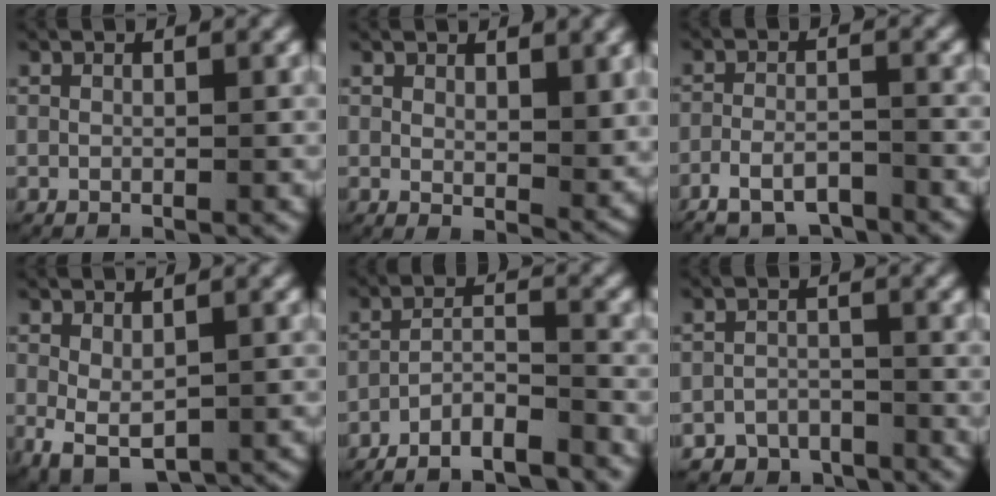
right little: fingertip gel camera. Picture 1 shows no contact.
{"total": 2.8, "force": [1.4, 1.0, 2.2], "torque": [-0.028, -0.012, 0.028]}
{"total": 4.9, "force": [-4.3, 1.7, 1.7], "torque": [-0.029, -0.007, -0.072]}
{"total": 5.3, "force": [-2.5, 3.2, 3.4], "torque": [-0.072, -0.029, -0.023]}
{"total": 9.0, "force": [-8.3, 2.9, 1.8], "torque": [-0.029, -0.019, -0.138]}
{"total": 5.4, "force": [-4.5, 2.9, -0.1], "torque": [0.022, -0.006, -0.088]}